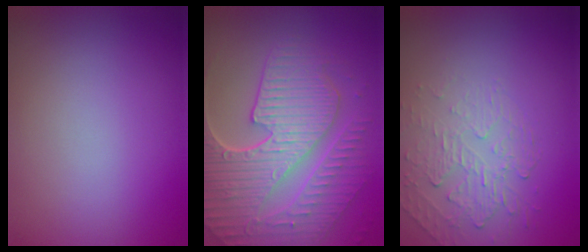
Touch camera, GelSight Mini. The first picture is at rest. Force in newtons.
{"total": 9.9, "press": 6.5, "slide": 7.4}
{"total": 2.2, "press": 1.1, "slide": 1.9}